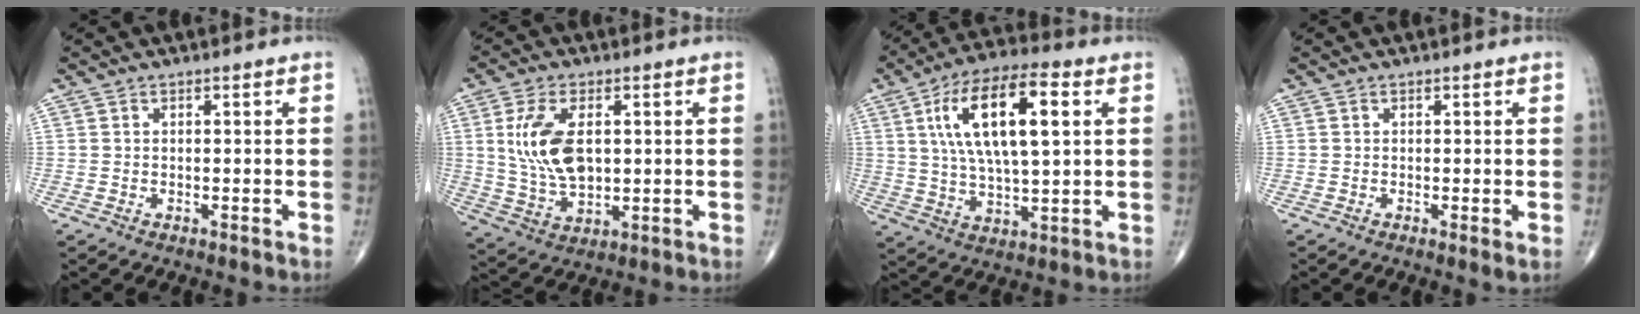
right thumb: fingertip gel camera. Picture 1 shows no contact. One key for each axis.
{"total": 12.0, "fx": 2.0, "fy": 6.7, "fz": 9.8, "tx": -0.189, "ty": -0.008, "tz": 0.045}
{"total": 18.1, "fx": 5.1, "fy": 6.7, "fz": 16.0, "tx": -0.284, "ty": 0.006, "tz": 0.085}
{"total": 1.1, "fx": 0.0, "fy": 0.2, "fz": 1.0, "tx": -0.018, "ty": -0.006, "tz": -0.002}